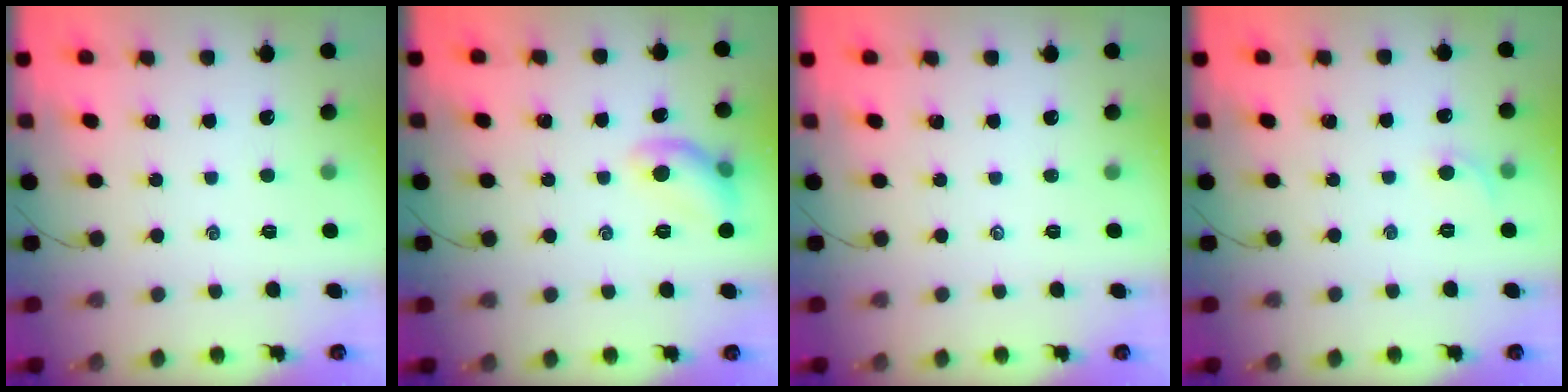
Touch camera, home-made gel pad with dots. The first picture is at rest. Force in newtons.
{"total": 8.4, "press": 8.3, "slide": 1.4}
{"total": 0.0}
{"total": 3.7, "press": 3.5, "slide": 1.2}